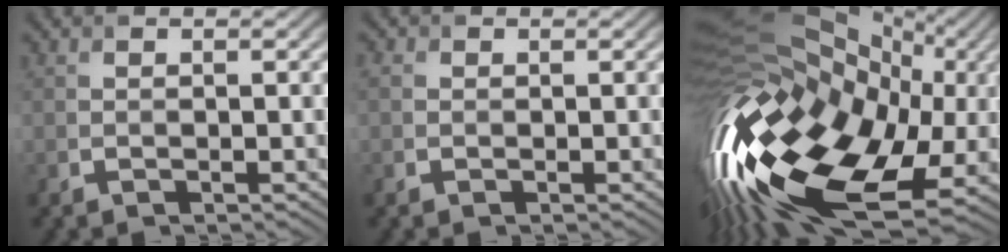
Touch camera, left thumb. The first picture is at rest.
{"total": 1.3, "force": [0.2, 1.1, 0.6], "torque": [-0.019, -0.001, 0.006]}
{"total": 20.1, "force": [-2.5, 12.9, 15.2], "torque": [-0.332, -0.032, -0.029]}